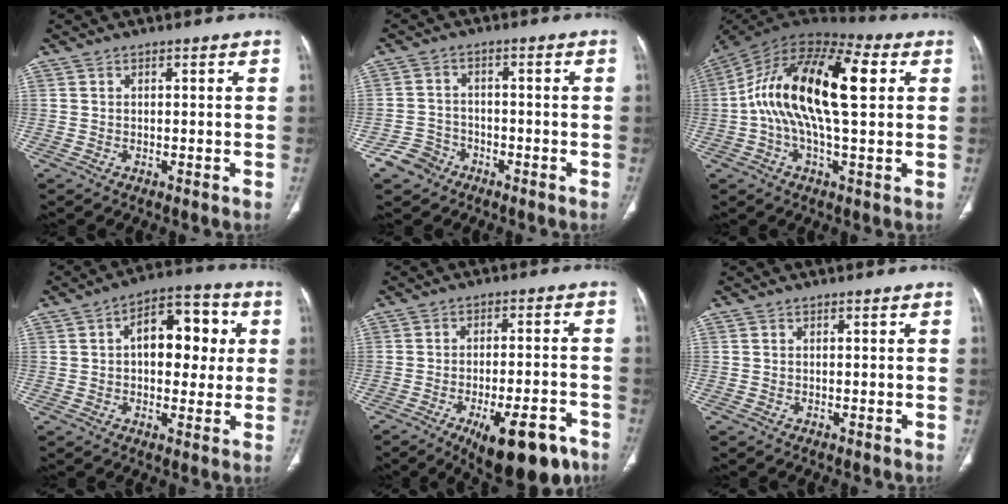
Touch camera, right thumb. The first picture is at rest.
{"total": 4.8, "force": [-3.0, 3.6, 0.6], "torque": [0.004, 0.024, -0.056]}
{"total": 20.8, "force": [3.2, 8.5, 18.7], "torque": [-0.340, 0.031, 0.040]}
{"total": 13.2, "force": [2.2, 7.8, 10.5], "torque": [-0.107, 0.021, 0.026]}
{"total": 15.0, "force": [-8.4, 5.5, 11.2], "torque": [-0.124, 0.040, -0.110]}
{"total": 0.0}